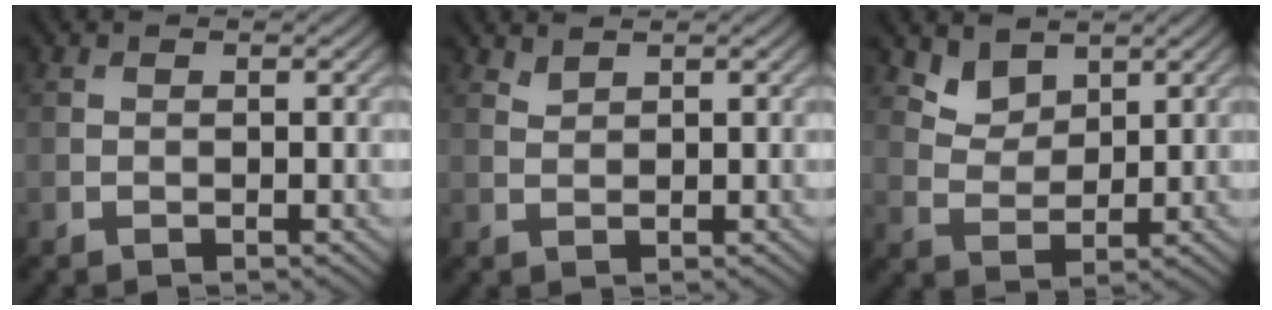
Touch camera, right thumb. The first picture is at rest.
{"total": 1.0, "force": [1.0, 0.1, 0.3], "torque": [-0.009, 0.000, 0.024]}
{"total": 3.6, "force": [2.8, 1.9, 1.2], "torque": [-0.035, -0.012, 0.057]}